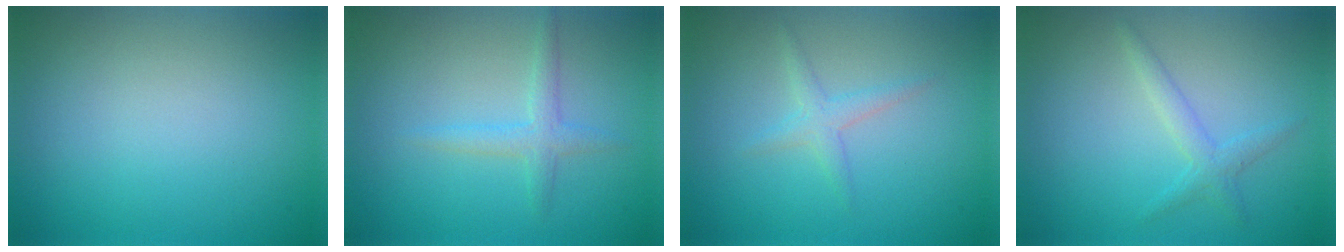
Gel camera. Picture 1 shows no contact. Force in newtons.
{"total": 1.8, "press": 1.8, "slide": 0.1}
{"total": 1.6, "press": 1.6, "slide": 0.1}
{"total": 1.7, "press": 1.7, "slide": 0.1}